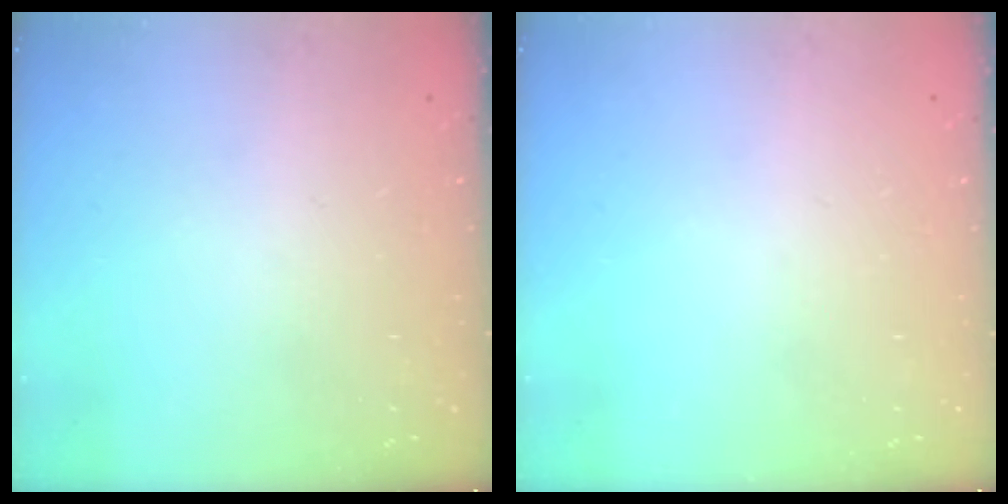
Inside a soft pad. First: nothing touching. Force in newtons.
{"total": 0.0}